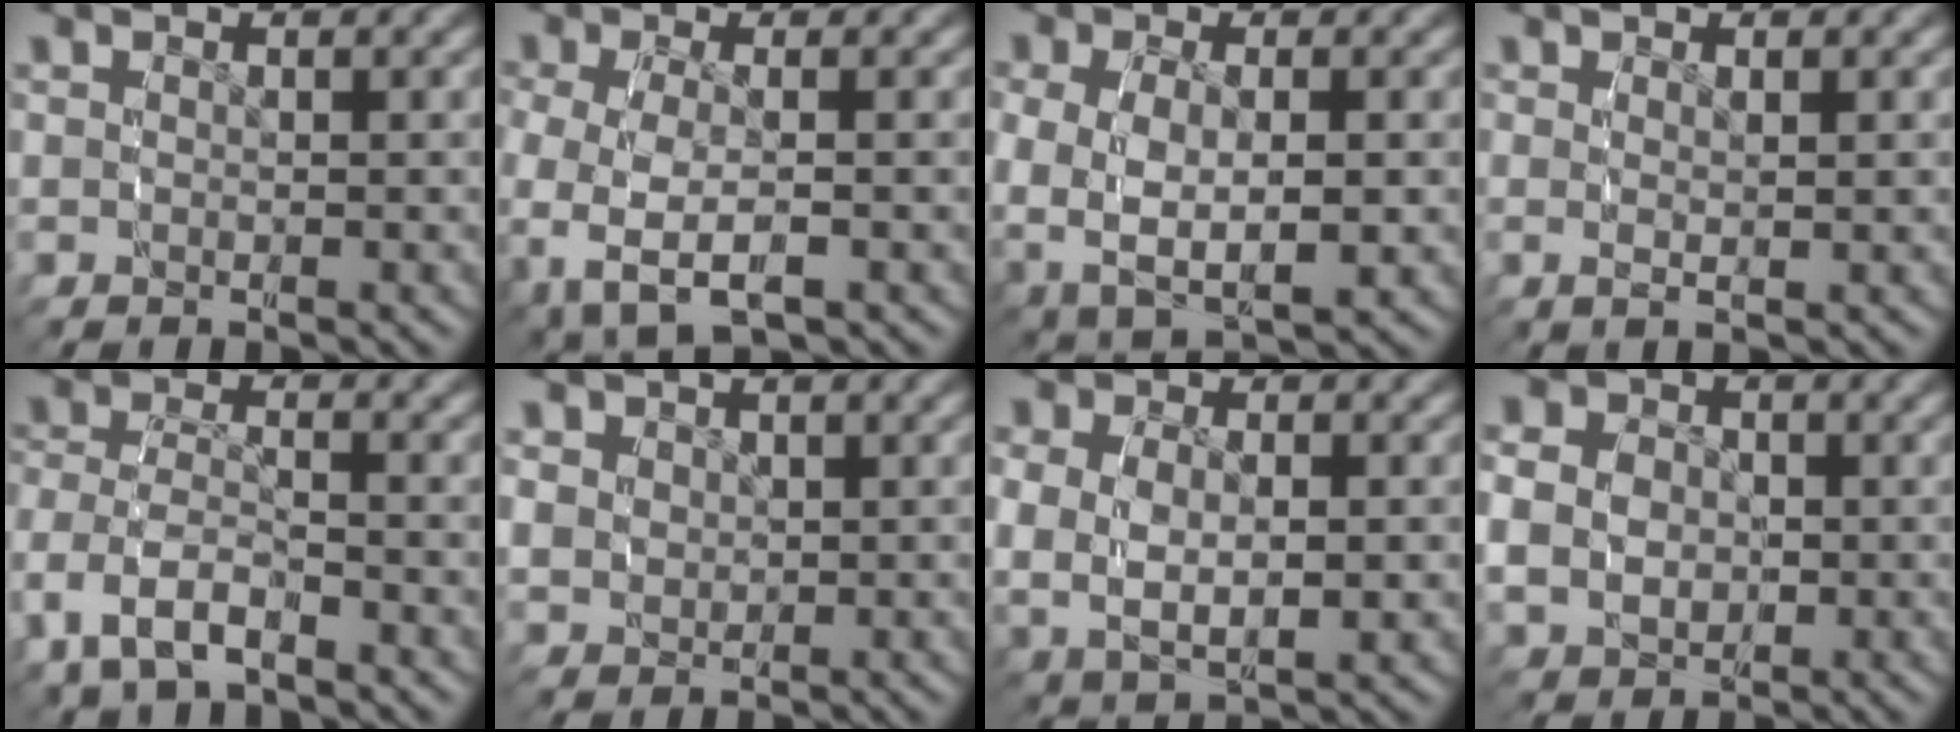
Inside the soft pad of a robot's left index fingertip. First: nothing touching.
{"total": 6.4, "force": [-1.6, 3.9, 4.8], "torque": [-0.131, -0.032, -0.007]}
{"total": 7.7, "force": [-0.6, 5.2, 5.6], "torque": [-0.130, -0.027, 0.007]}
{"total": 1.3, "force": [0.2, -0.3, 1.2], "torque": [-0.022, -0.005, 0.009]}
{"total": 4.2, "force": [-1.9, 2.5, 2.7], "torque": [-0.081, -0.027, -0.018]}
{"total": 3.5, "force": [0.4, 3.2, 1.4], "torque": [-0.039, -0.015, 0.018]}
{"total": 6.2, "force": [0.2, 4.5, 4.3], "torque": [-0.101, -0.020, 0.016]}
{"total": 6.2, "force": [0.0, 5.4, 3.1], "torque": [-0.066, -0.017, 0.003]}